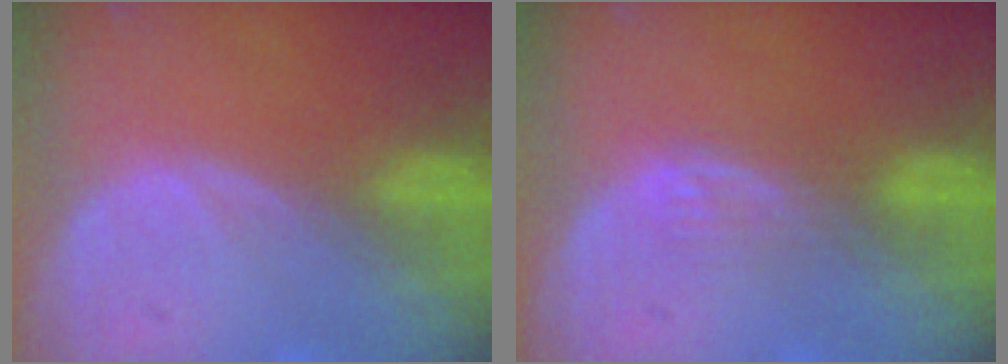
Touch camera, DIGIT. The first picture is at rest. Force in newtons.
{"total": 2.4, "press": 2.3, "slide": 0.4}